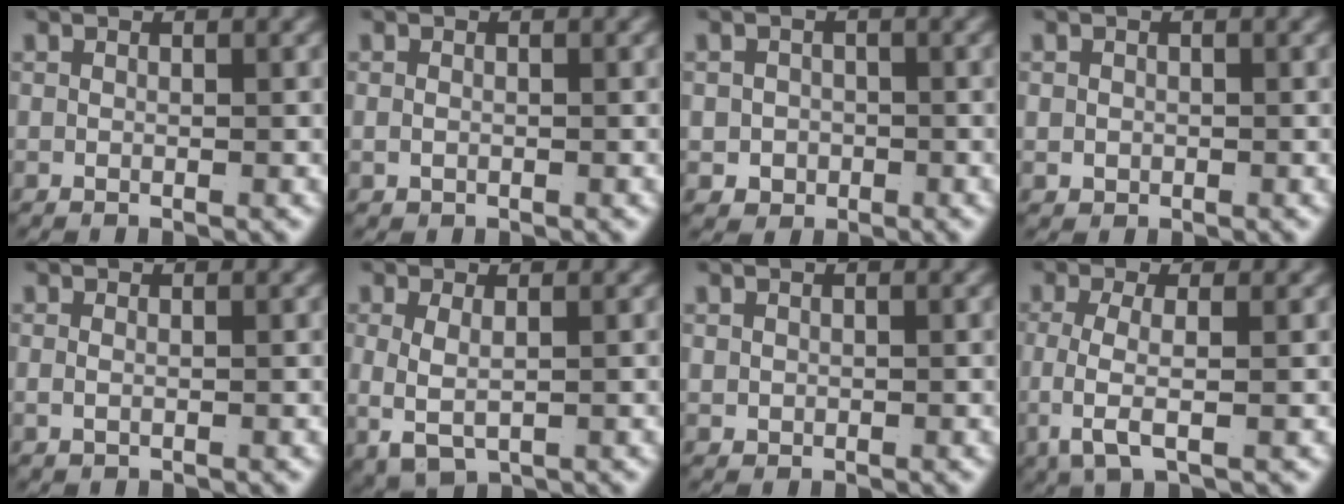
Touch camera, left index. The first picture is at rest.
{"total": 0.5, "force": [-0.2, 0.3, 0.3], "torque": [-0.016, -0.008, 0.005]}
{"total": 3.5, "force": [-1.2, 3.1, 0.9], "torque": [-0.018, -0.017, -0.016]}
{"total": 1.3, "force": [-0.2, 1.1, 0.5], "torque": [-0.021, -0.014, 0.007]}
{"total": 0.6, "force": [-0.1, 0.1, 0.6], "torque": [-0.018, -0.008, 0.006]}
{"total": 4.2, "force": [-0.3, 2.9, 3.1], "torque": [-0.076, -0.020, 0.015]}
{"total": 0.8, "force": [0.1, 0.7, 0.4], "torque": [-0.017, -0.011, 0.011]}
{"total": 3.9, "force": [-0.3, 1.4, 3.7], "torque": [-0.093, -0.019, 0.006]}